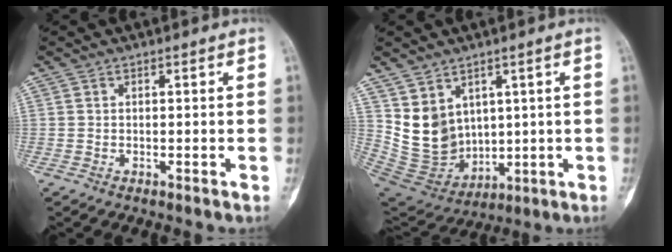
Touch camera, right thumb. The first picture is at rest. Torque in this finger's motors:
{"motor_torque": [0.24, 1.40, 0.45, 0.49, 0.10]}